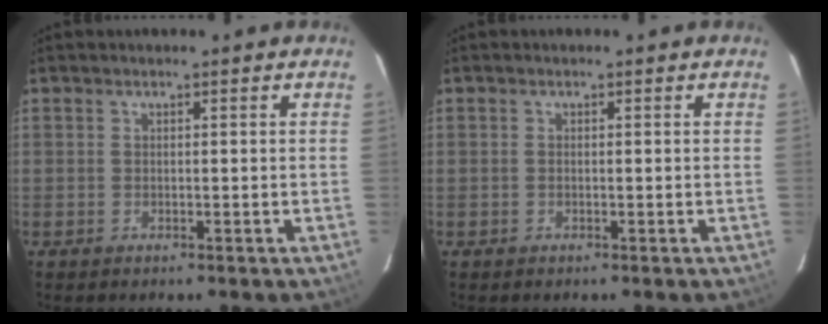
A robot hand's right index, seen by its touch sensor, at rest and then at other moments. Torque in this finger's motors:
{"motor_torque": [0.08, 0.05, -0.02, 0.00]}